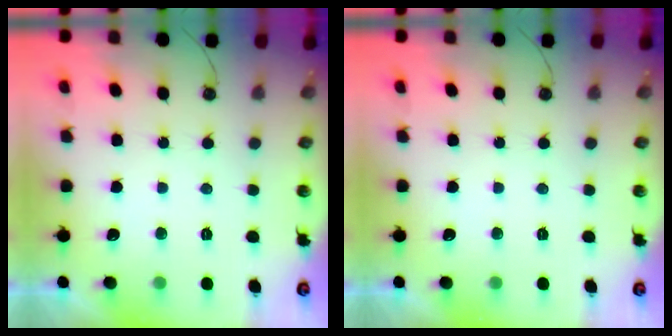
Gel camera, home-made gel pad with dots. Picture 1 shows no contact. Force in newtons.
{"total": 0.0}